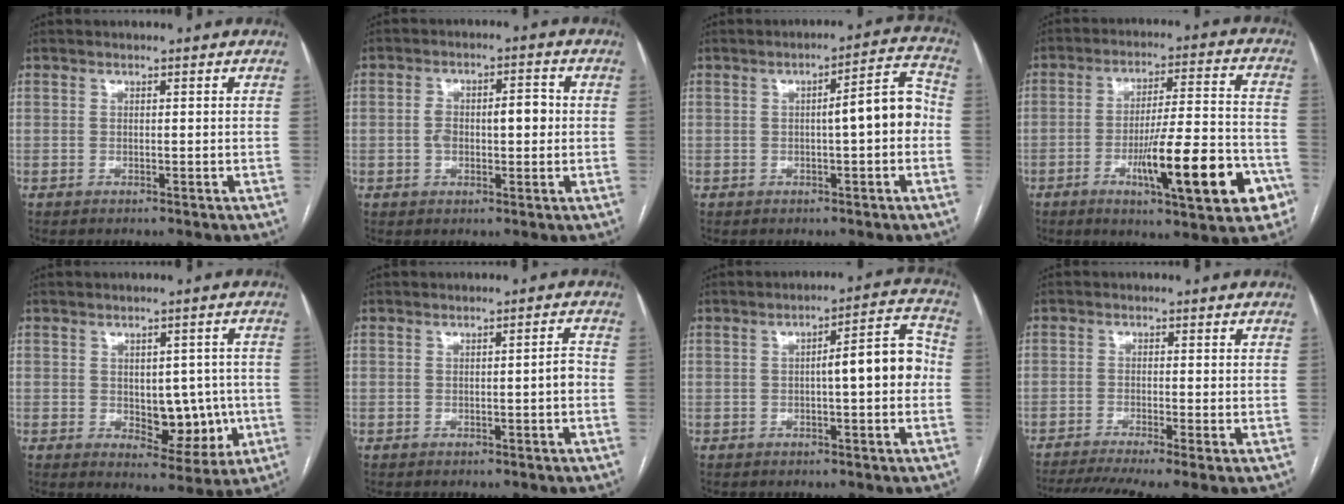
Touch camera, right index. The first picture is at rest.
{"total": 6.4, "force": [-0.1, 3.0, 5.7], "torque": [-0.103, 0.023, 0.001]}
{"total": 7.3, "force": [-0.5, 1.2, 7.2], "torque": [-0.093, 0.030, -0.009]}
{"total": 17.1, "force": [-6.8, 2.5, 15.4], "torque": [-0.213, 0.009, -0.092]}
{"total": 7.9, "force": [-0.8, 4.5, 6.4], "torque": [-0.068, 0.006, 0.003]}
{"total": 1.9, "force": [-0.5, 0.0, 1.8], "torque": [-0.021, 0.003, -0.009]}
{"total": 8.3, "force": [-0.4, 1.6, 8.1], "torque": [-0.105, 0.032, -0.007]}
{"total": 9.2, "force": [-6.8, 0.4, 6.2], "torque": [-0.099, -0.010, -0.108]}